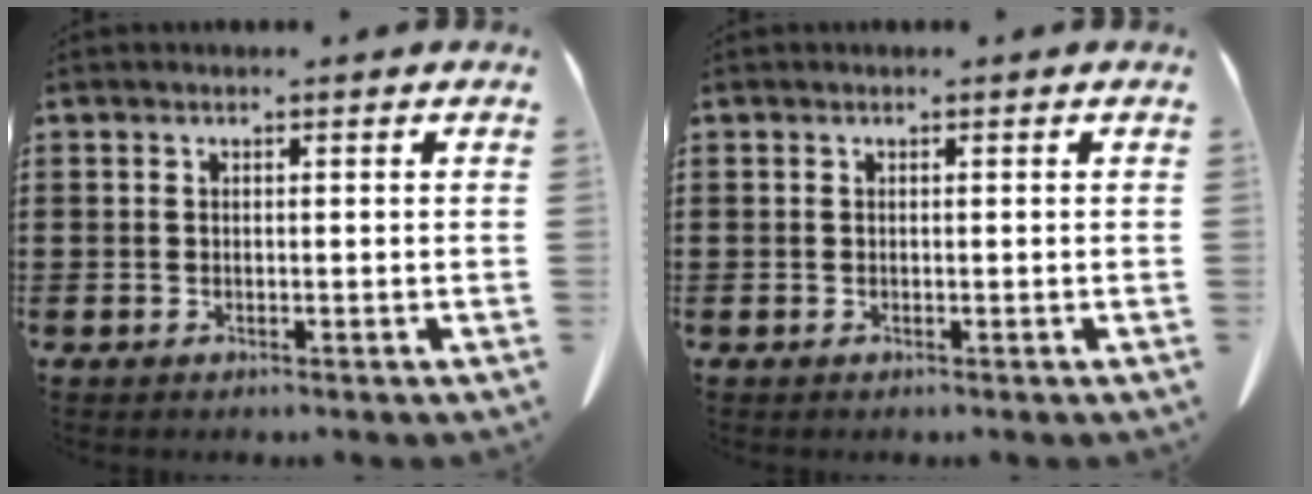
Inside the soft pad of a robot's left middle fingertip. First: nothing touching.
{"total": 0.0}